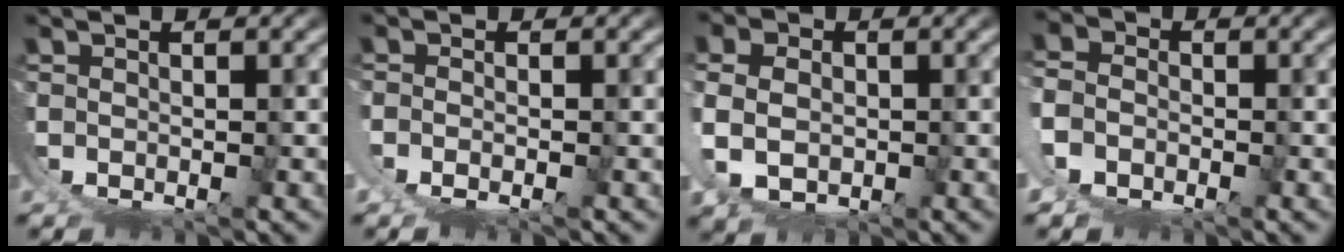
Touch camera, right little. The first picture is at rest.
{"total": 1.3, "force": [-0.1, 0.5, 1.2], "torque": [-0.031, -0.008, 0.002]}
{"total": 4.5, "force": [1.2, 3.2, 2.8], "torque": [-0.073, -0.028, 0.035]}
{"total": 6.3, "force": [1.0, 5.6, 2.6], "torque": [-0.086, -0.016, 0.012]}